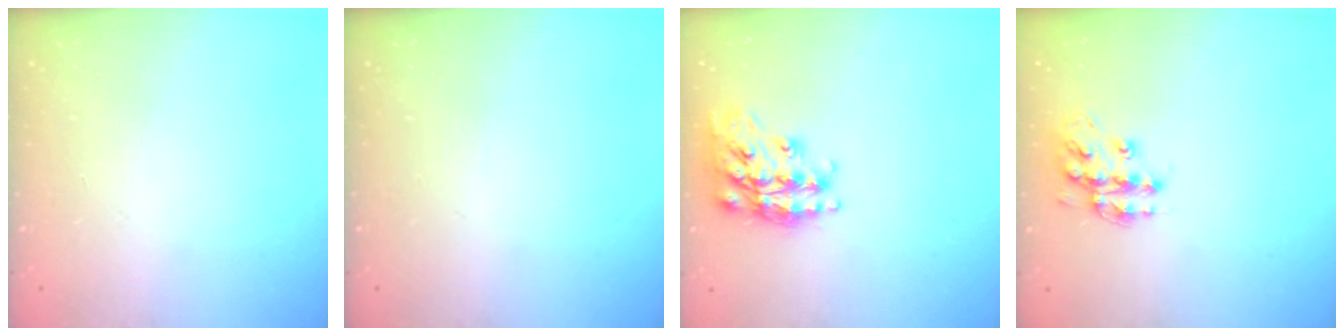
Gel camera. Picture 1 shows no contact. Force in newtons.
{"total": 0.0}
{"total": 18.2, "press": 18.1, "slide": 1.1}
{"total": 12.6, "press": 12.5, "slide": 0.9}